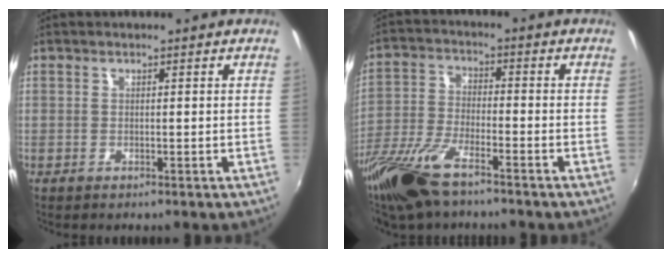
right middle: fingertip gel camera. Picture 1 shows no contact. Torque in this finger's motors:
{"motor_torque": [1.08, -1.05, 0.20, 0.08]}